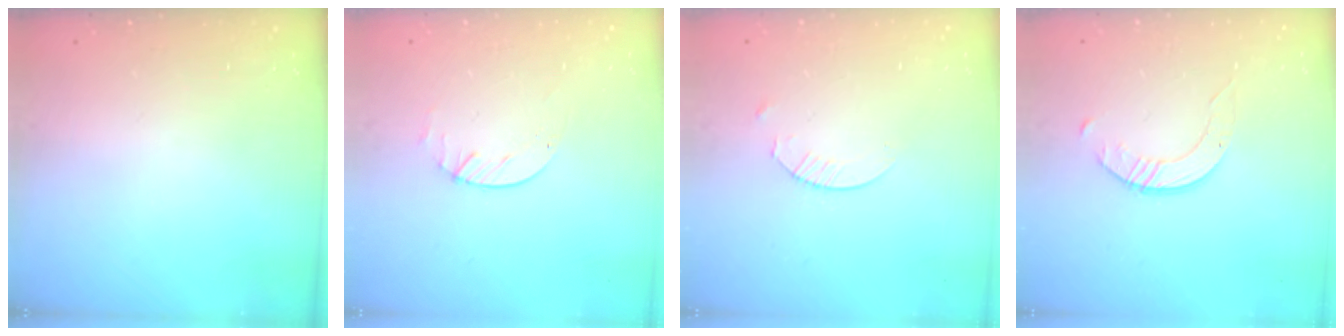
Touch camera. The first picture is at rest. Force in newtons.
{"total": 1.7, "press": 1.7, "slide": 0.2}
{"total": 2.4, "press": 2.4, "slide": 0.3}
{"total": 1.6, "press": 1.6, "slide": 0.2}